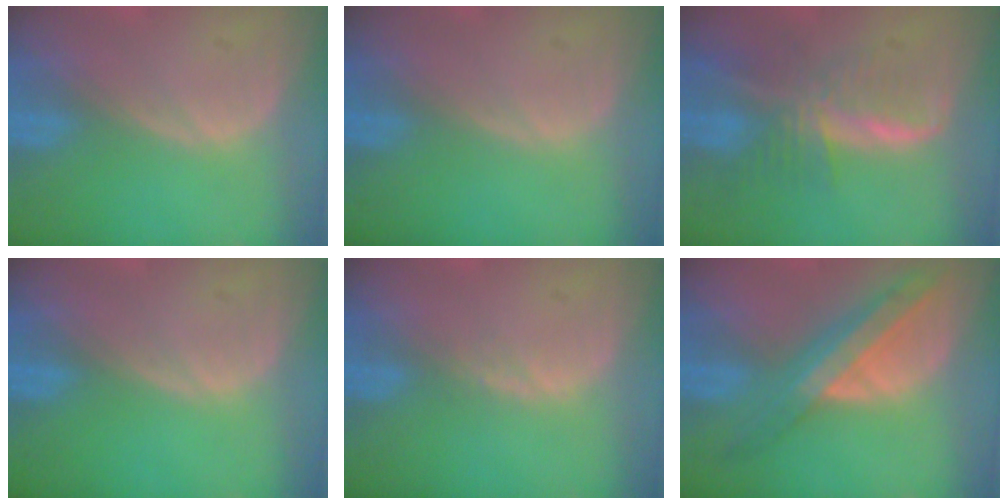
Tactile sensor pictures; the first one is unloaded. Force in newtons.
{"total": 0.0}
{"total": 8.2, "press": 7.0, "slide": 4.3}
{"total": 0.0}
{"total": 0.8, "press": 0.8, "slide": 0.3}
{"total": 8.5, "press": 7.3, "slide": 4.3}